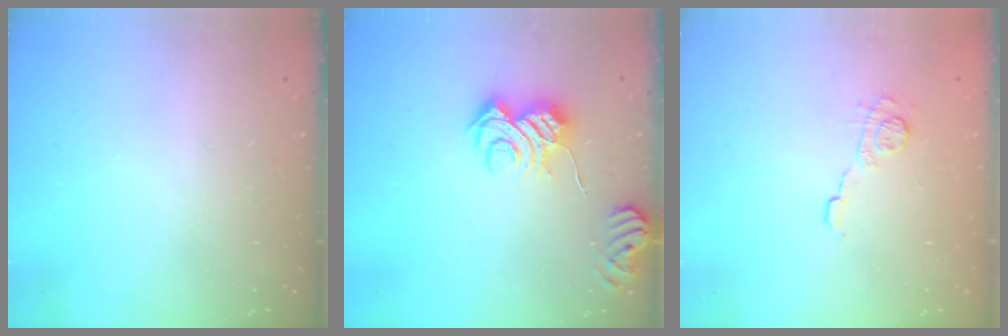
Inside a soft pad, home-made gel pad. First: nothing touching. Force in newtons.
{"total": 8.5, "press": 8.5, "slide": 0.7}
{"total": 9.5, "press": 9.5, "slide": 0.8}